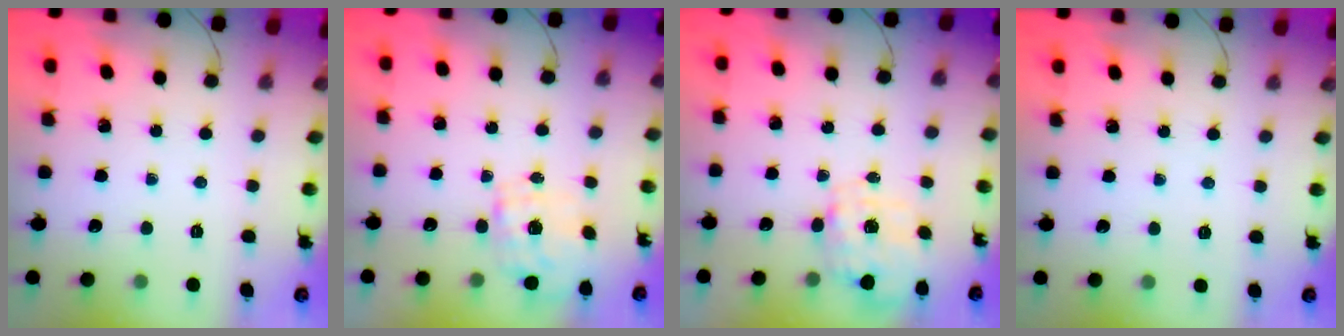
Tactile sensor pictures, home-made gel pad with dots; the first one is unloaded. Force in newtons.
{"total": 2.2, "press": 2.2, "slide": 0.4}
{"total": 2.8, "press": 2.6, "slide": 0.9}
{"total": 4.6, "press": 4.4, "slide": 1.5}